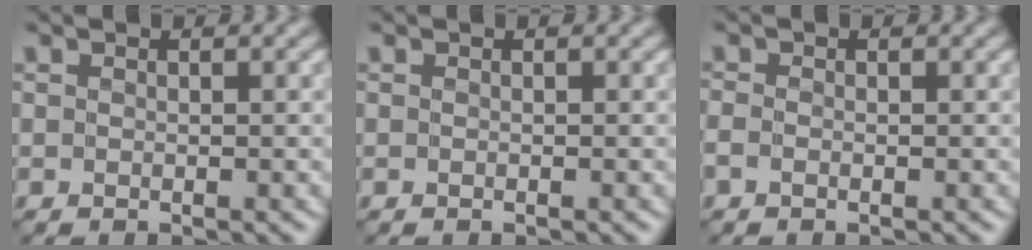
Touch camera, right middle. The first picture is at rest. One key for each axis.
{"total": 0.0}
{"total": 0.6, "fx": -0.5, "fy": 0.2, "fz": 0.3, "tx": -0.007, "ty": 0.002, "tz": -0.014}